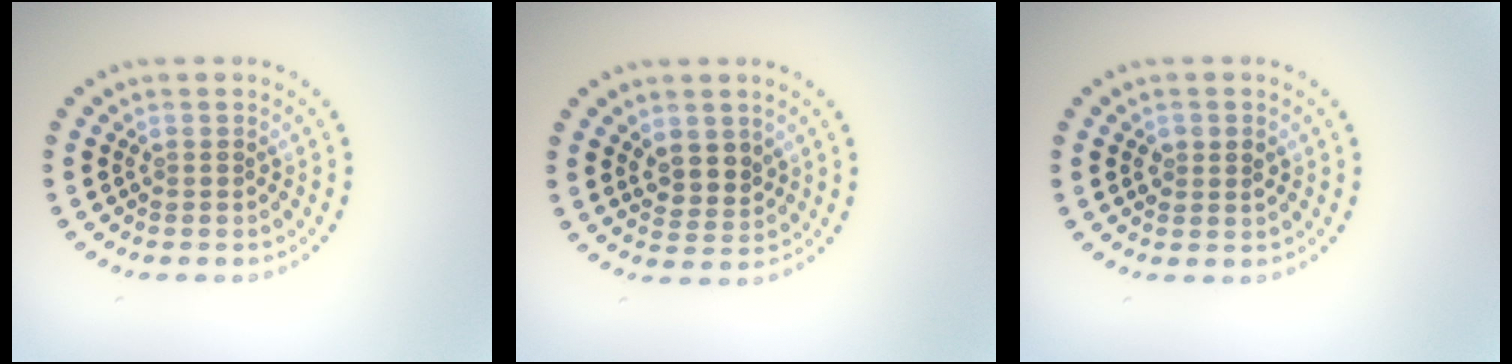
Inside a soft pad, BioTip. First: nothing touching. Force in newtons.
{"total": 2.5, "press": 2.3, "slide": 1.0}
{"total": 1.5, "press": 1.5, "slide": 0.2}